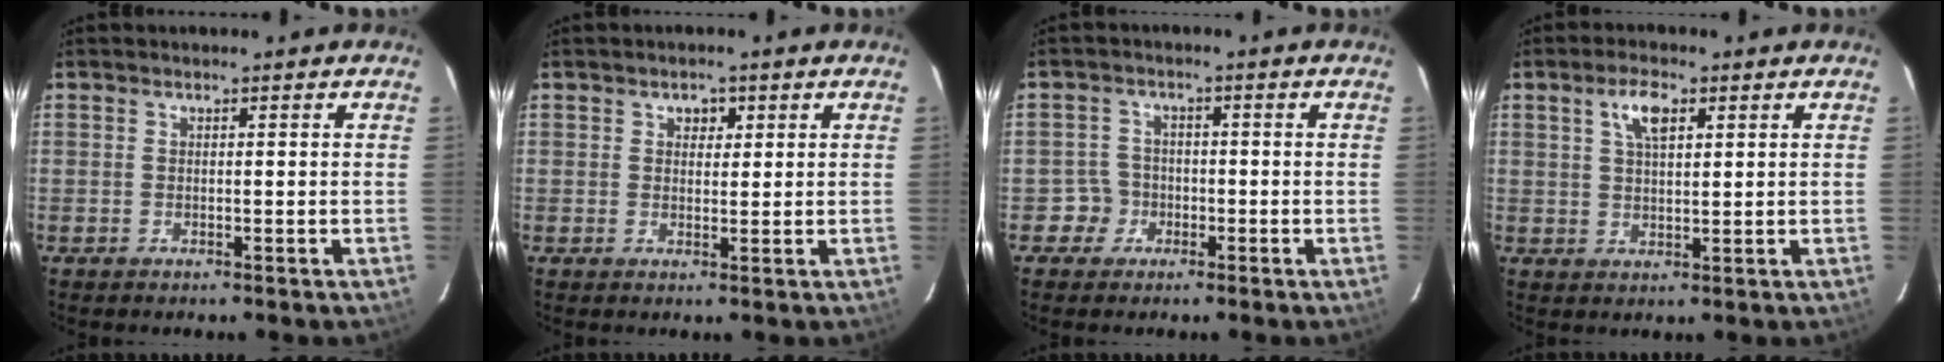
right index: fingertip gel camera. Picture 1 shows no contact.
{"total": 2.2, "force": [0.9, 1.8, 0.8], "torque": [-0.006, 0.008, 0.015]}
{"total": 3.6, "force": [-1.4, 3.3, -0.4], "torque": [0.011, 0.020, -0.025]}
{"total": 4.9, "force": [2.2, 2.0, 3.9], "torque": [-0.072, 0.009, 0.041]}